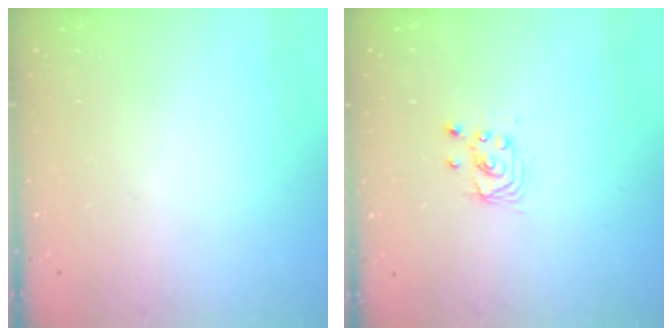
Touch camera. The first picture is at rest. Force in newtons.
{"total": 2.8, "press": 2.8, "slide": 0.2}